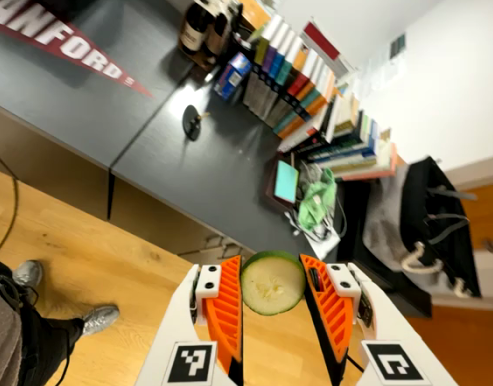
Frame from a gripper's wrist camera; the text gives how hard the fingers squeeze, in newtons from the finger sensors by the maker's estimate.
{"total": 10.2, "left": 10.6, "right": 9.7}